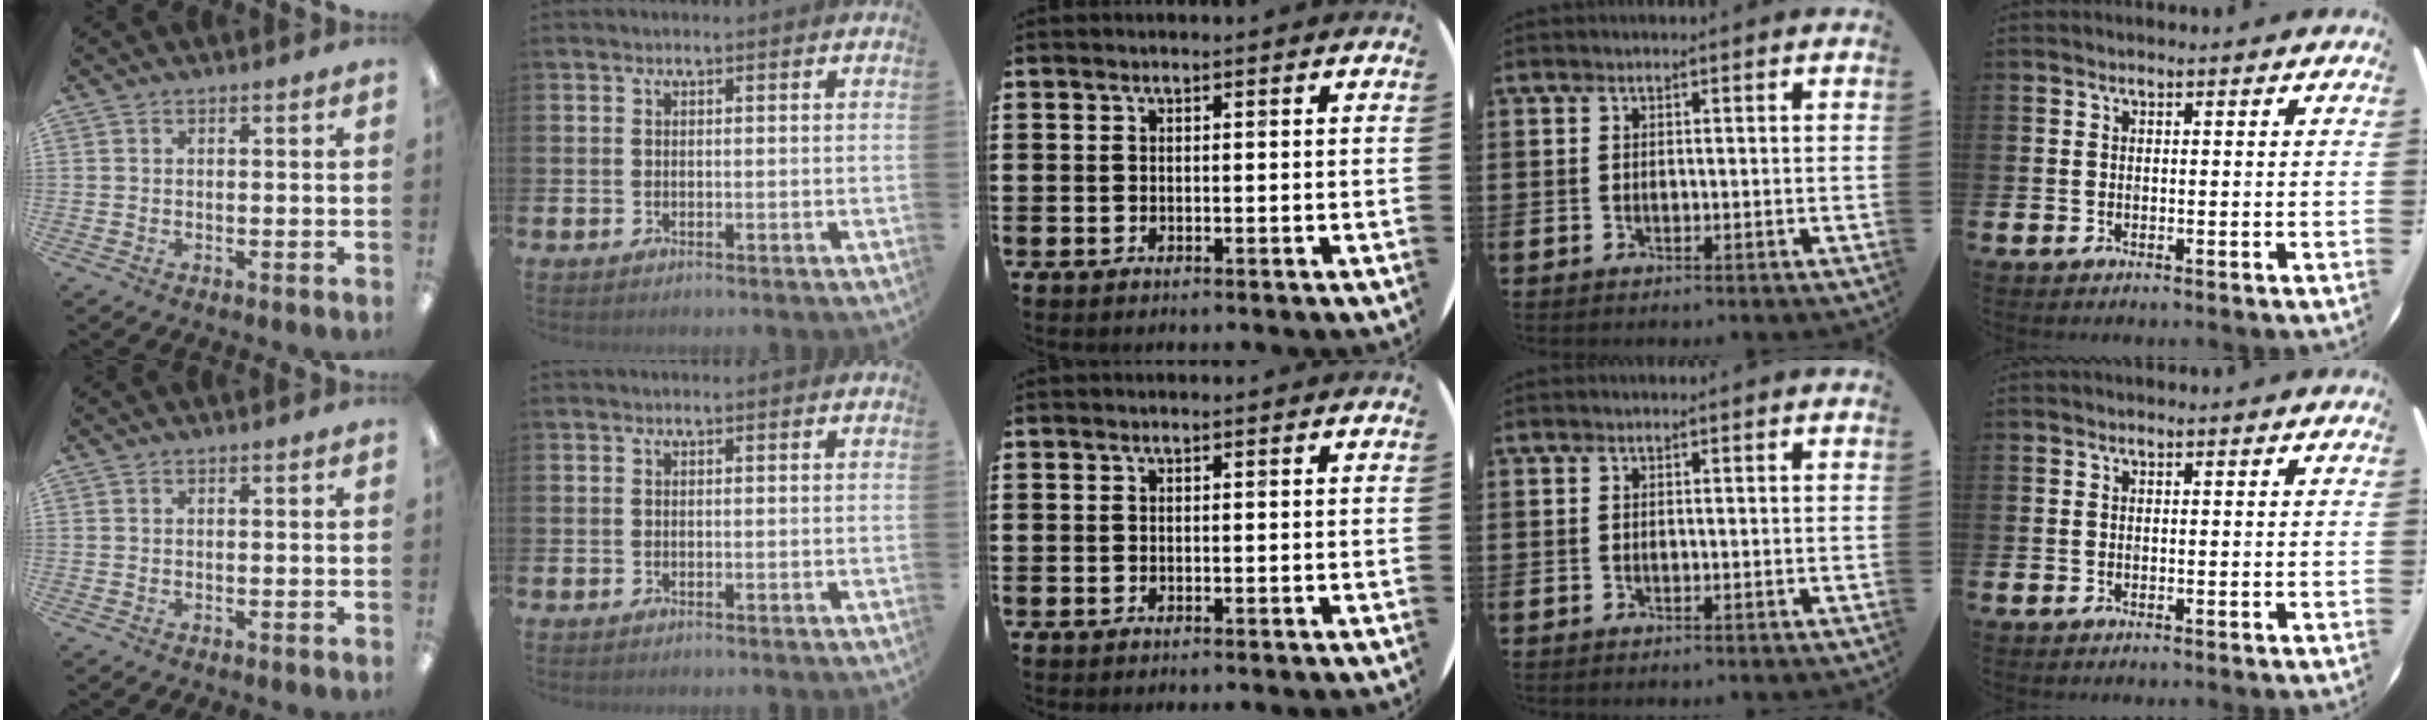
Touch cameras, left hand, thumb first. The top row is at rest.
{}